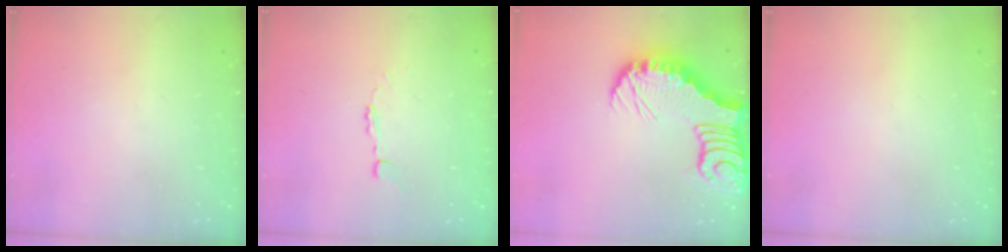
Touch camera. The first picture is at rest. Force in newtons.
{"total": 2.9, "press": 2.9, "slide": 0.2}
{"total": 7.6, "press": 7.6, "slide": 1.0}
{"total": 0.0}